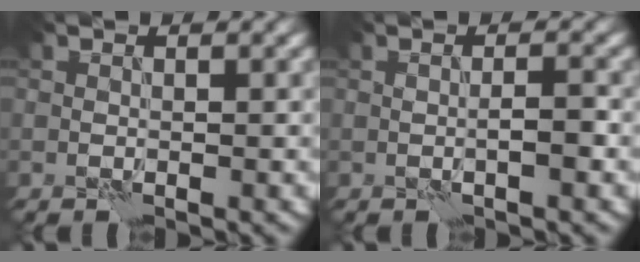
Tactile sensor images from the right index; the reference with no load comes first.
{"total": 1.3, "force": [-0.5, 0.1, 1.2], "torque": [-0.019, 0.007, -0.010]}